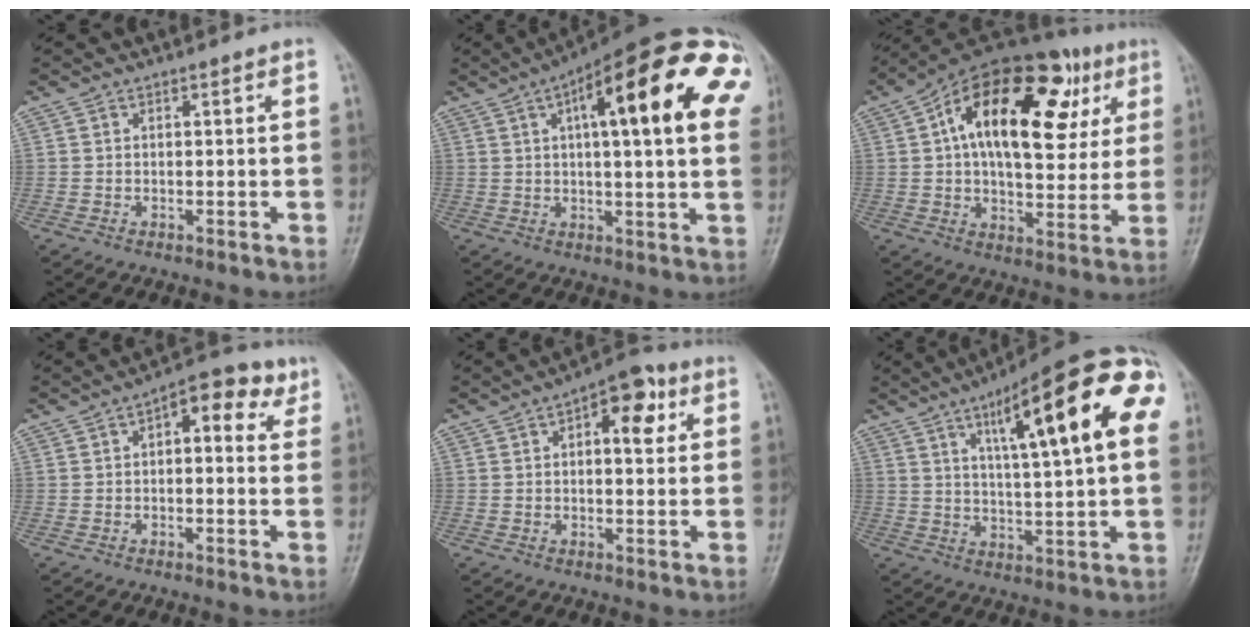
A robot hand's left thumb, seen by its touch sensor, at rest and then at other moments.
{"total": 25.2, "force": [7.5, 7.3, 23.0], "torque": [-0.293, 0.035, 0.092]}
{"total": 26.5, "force": [8.5, 13.7, 21.0], "torque": [-0.296, 0.025, 0.126]}
{"total": 8.2, "force": [3.2, 4.2, 6.3], "torque": [-0.052, 0.013, 0.029]}
{"total": 8.8, "force": [3.0, 4.2, 7.2], "torque": [-0.071, 0.010, 0.033]}
{"total": 21.3, "force": [7.3, 4.8, 19.5], "torque": [-0.262, 0.010, 0.098]}